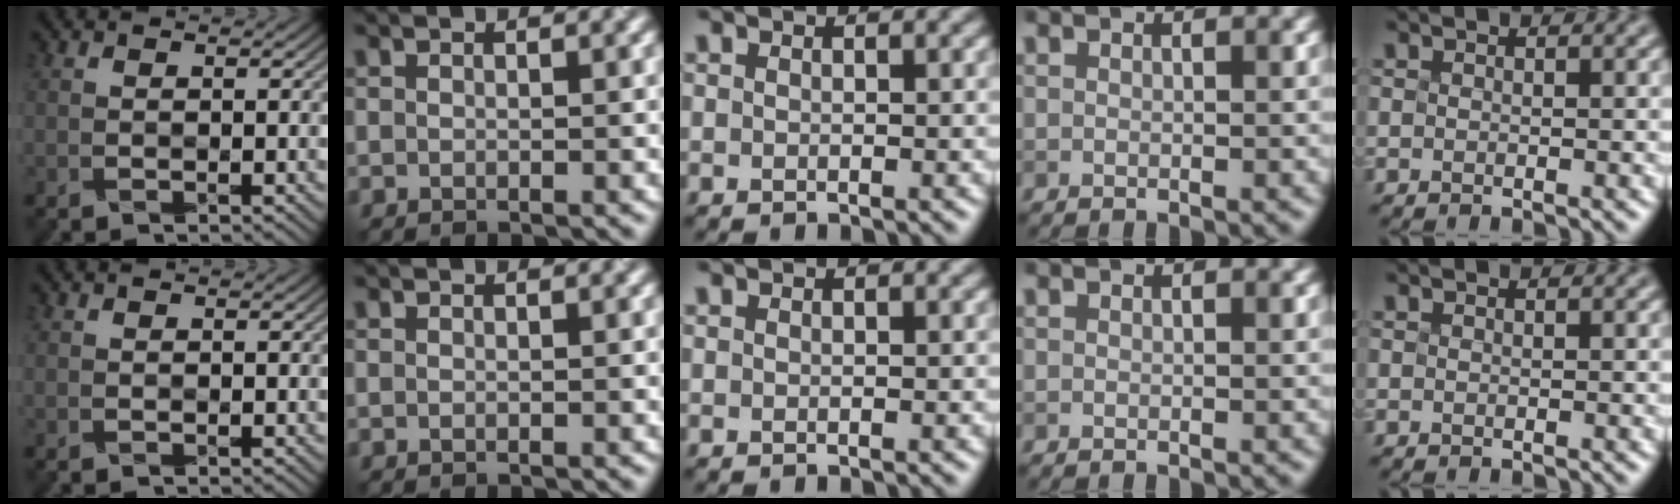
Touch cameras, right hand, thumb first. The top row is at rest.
{}